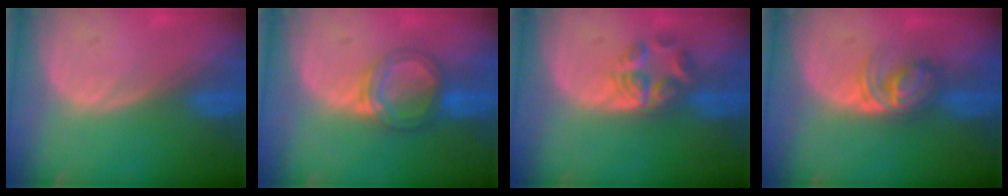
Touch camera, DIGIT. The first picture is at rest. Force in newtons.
{"total": 5.3, "press": 5.0, "slide": 1.8}
{"total": 5.7, "press": 4.8, "slide": 3.2}
{"total": 6.0, "press": 5.2, "slide": 3.0}